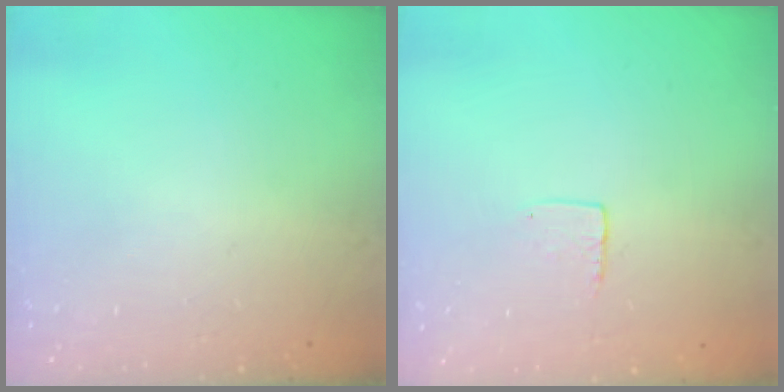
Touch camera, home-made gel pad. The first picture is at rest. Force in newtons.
{"total": 3.7, "press": 3.7, "slide": 0.3}